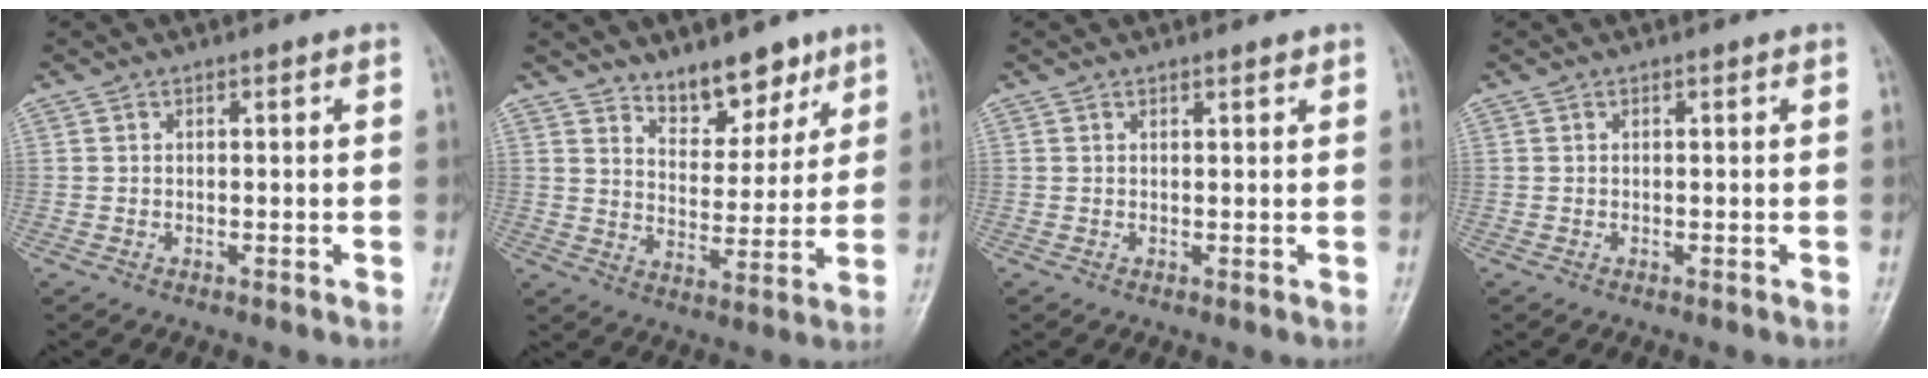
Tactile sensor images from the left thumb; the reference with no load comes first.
{"total": 9.2, "force": [7.0, 4.5, 4.0], "torque": [-0.025, -0.052, 0.117]}
{"total": 1.0, "force": [0.8, 0.3, 0.4], "torque": [-0.007, -0.005, 0.011]}
{"total": 0.0}